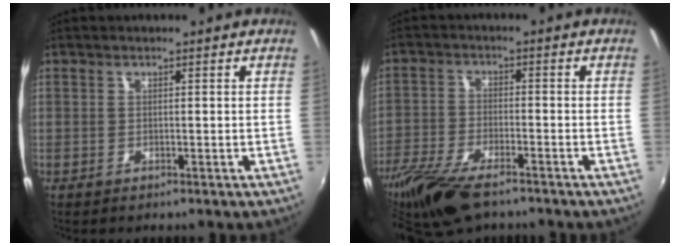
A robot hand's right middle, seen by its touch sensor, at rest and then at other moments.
{"total": 13.2, "force": [-9.8, 4.2, 7.8], "torque": [-0.186, -0.036, -0.187]}